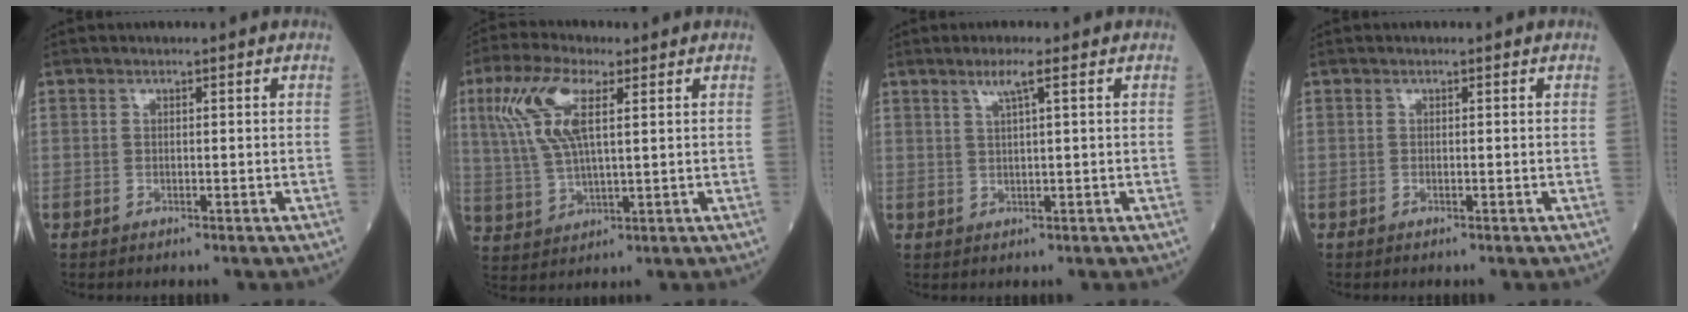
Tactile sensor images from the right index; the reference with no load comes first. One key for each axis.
{"total": 10.2, "fx": 3.7, "fy": 3.0, "fz": 9.0, "tx": -0.210, "ty": 0.015, "tz": 0.078}
{"total": 2.7, "fx": 1.4, "fy": -0.3, "fz": 2.3, "tx": -0.049, "ty": 0.002, "tz": 0.028}
{"total": 0.0}